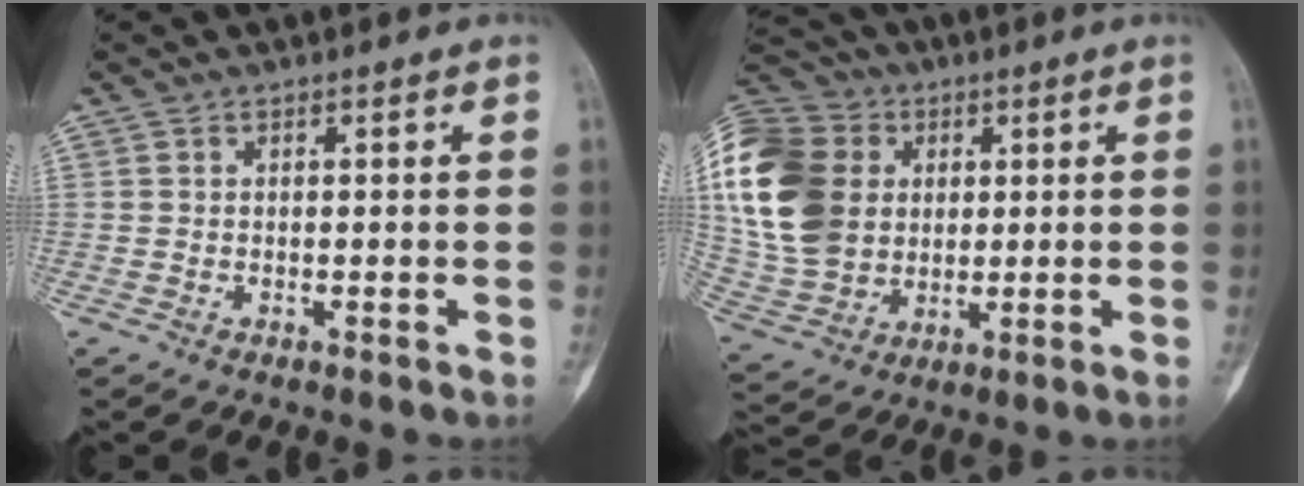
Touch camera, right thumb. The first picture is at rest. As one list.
[{"total": 21.9, "force": [3.6, 17.4, 12.8], "torque": [-0.275, 0.012, 0.072]}]